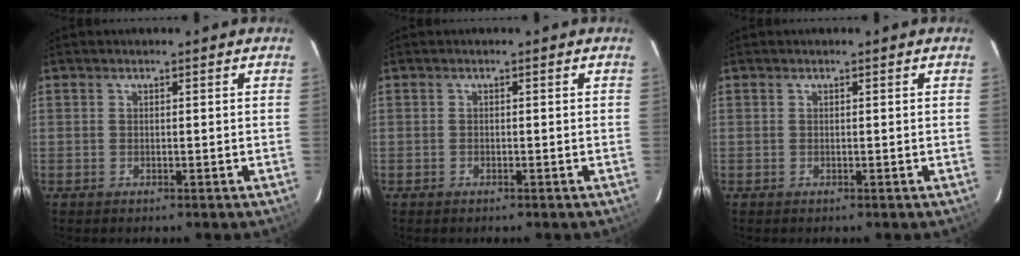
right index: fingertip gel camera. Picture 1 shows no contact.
{"total": 0.6, "force": [-0.4, 0.4, 0.3], "torque": [-0.010, 0.000, -0.005]}
{"total": 0.0}